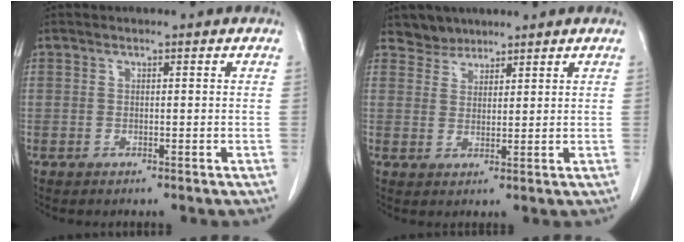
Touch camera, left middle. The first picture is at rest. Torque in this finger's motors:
{"motor_torque": [0.10, -0.15, -0.10, -0.04]}